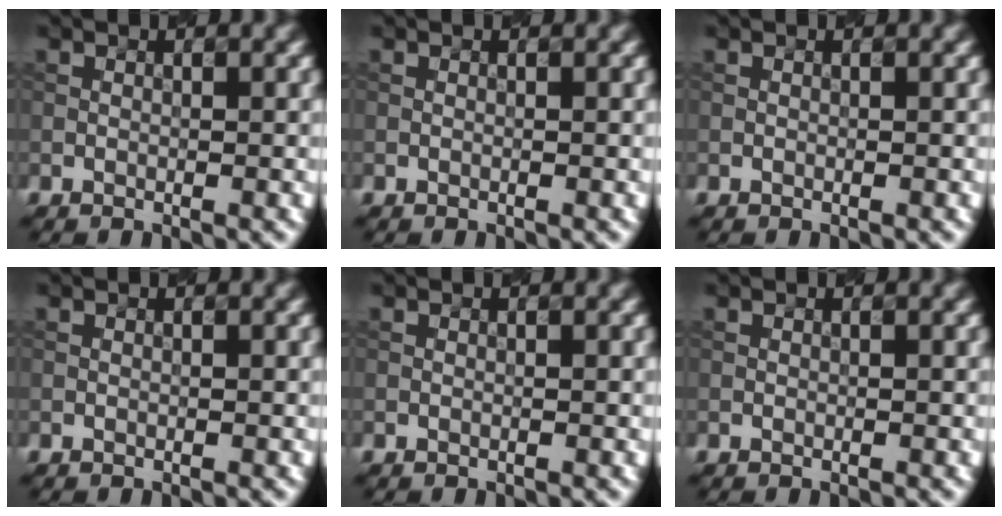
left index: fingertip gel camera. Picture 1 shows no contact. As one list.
[{"total": 0.0}, {"total": 0.0}, {"total": 0.0}, {"total": 0.0}, {"total": 0.0}]